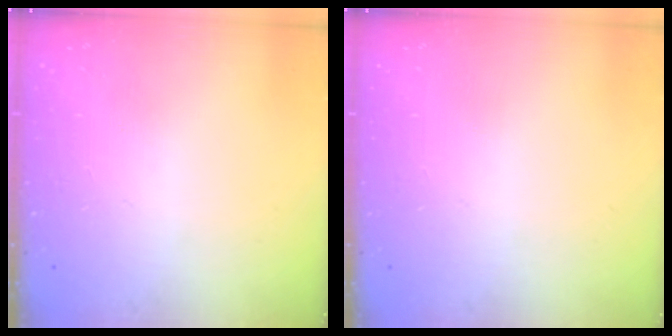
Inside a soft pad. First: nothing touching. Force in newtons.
{"total": 0.0}